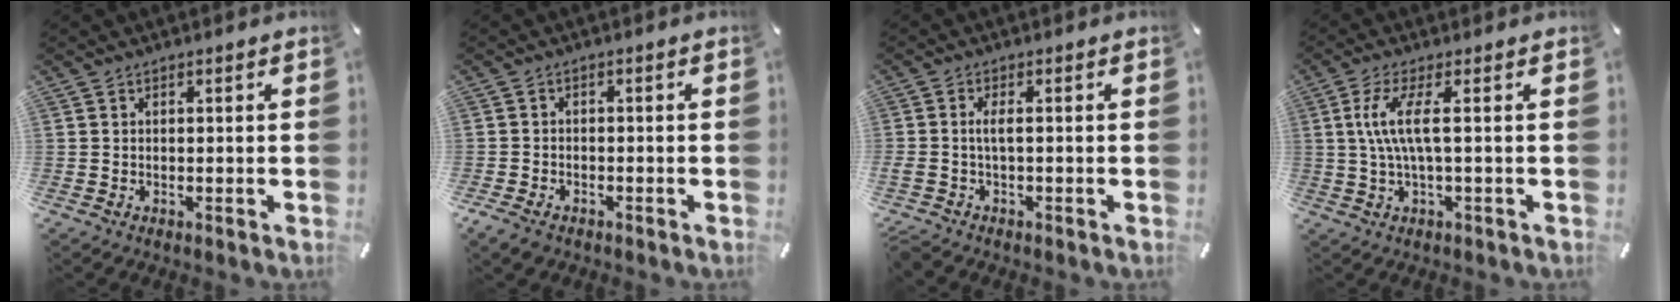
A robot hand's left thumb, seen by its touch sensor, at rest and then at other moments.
{"total": 2.8, "force": [-1.9, 1.7, 1.1], "torque": [-0.032, 0.004, -0.041]}
{"total": 3.2, "force": [-0.9, 0.9, 3.0], "torque": [-0.077, -0.003, -0.023]}
{"total": 7.8, "force": [0.8, 1.2, 7.7], "torque": [-0.159, -0.007, 0.009]}